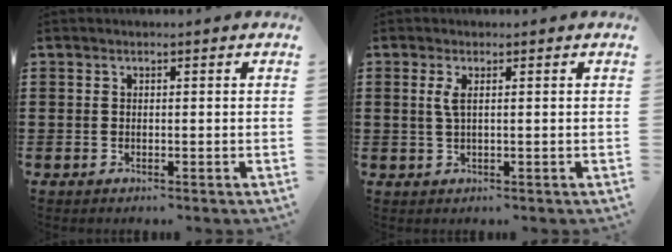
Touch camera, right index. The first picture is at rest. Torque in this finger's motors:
{"motor_torque": [0.25, -0.18, 0.19, 0.05]}